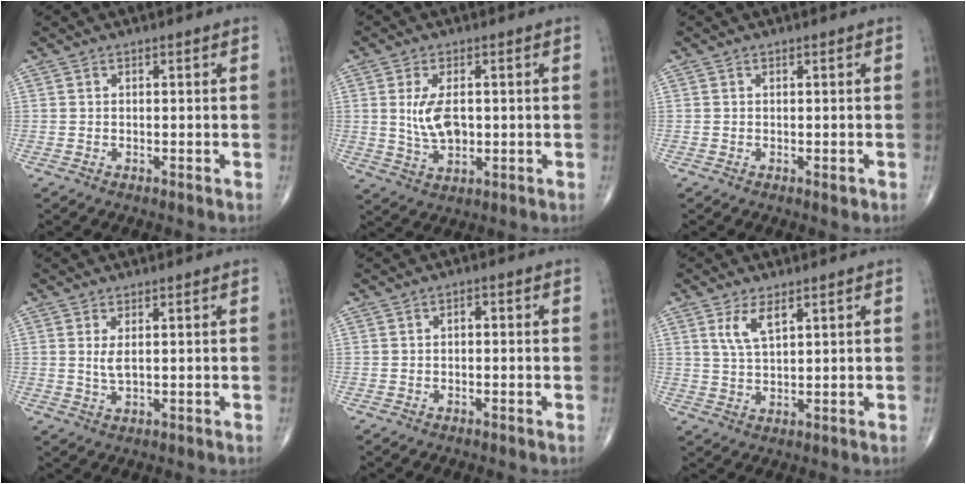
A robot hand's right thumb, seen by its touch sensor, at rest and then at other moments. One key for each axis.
{"total": 7.0, "fx": 0.6, "fy": 3.8, "fz": 5.8, "tx": -0.104, "ty": -0.007, "tz": 0.016}
{"total": 0.8, "fx": -0.2, "fy": 0.5, "fz": 0.6, "tx": -0.004, "ty": -0.002, "tz": -0.003}
{"total": 2.6, "fx": 0.6, "fy": 1.0, "fz": 2.3, "tx": -0.044, "ty": -0.008, "tz": 0.016}
{"total": 1.2, "fx": -0.1, "fy": 0.7, "fz": 0.9, "tx": -0.004, "ty": 0.007, "tz": -0.007}
{"total": 4.9, "fx": 2.5, "fy": 1.9, "fz": 3.8, "tx": -0.074, "ty": -0.011, "tz": 0.055}